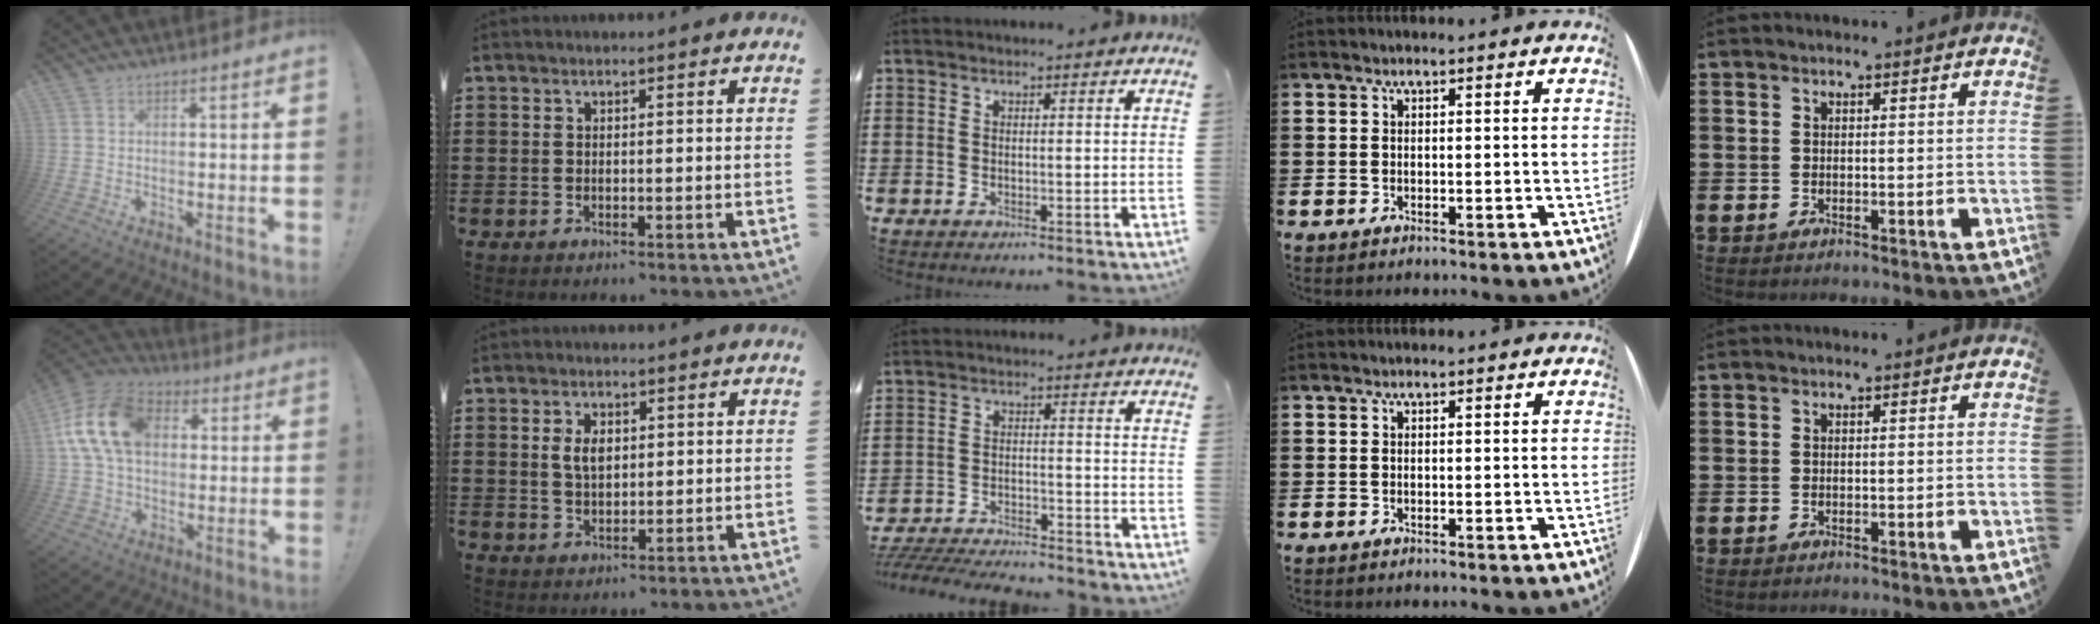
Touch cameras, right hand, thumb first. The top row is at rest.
{"thumb": {"total": 16.8, "force": [3.3, 11.7, 11.6], "torque": [-0.216, 0.011, 0.064]}, "index": {"total": 3.6, "force": [0.8, 2.1, 2.8], "torque": [-0.051, 0.007, 0.012]}, "middle": {"total": 5.2, "force": [-5.2, 0.3, 0.9], "torque": [-0.028, -0.001, -0.106]}}